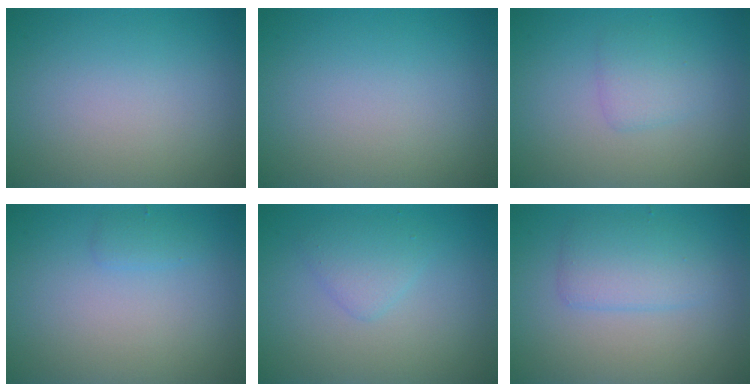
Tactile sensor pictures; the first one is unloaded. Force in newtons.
{"total": 0.0}
{"total": 1.8, "press": 1.8, "slide": 0.1}
{"total": 0.9, "press": 0.9, "slide": 0.0}
{"total": 1.8, "press": 1.8, "slide": 0.1}
{"total": 2.9, "press": 2.9, "slide": 0.2}